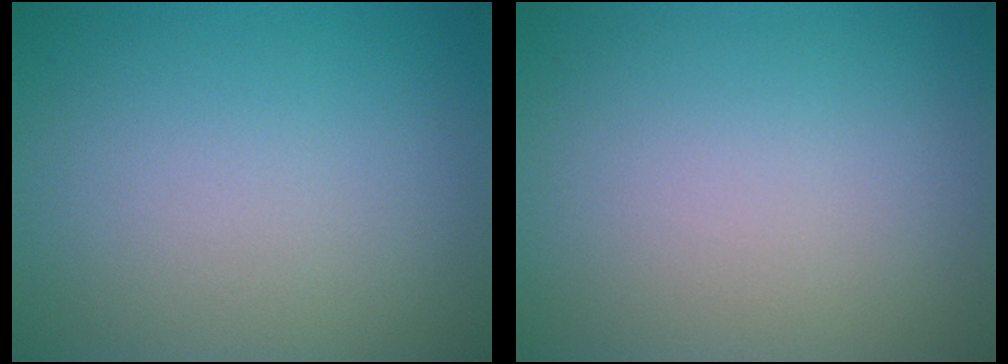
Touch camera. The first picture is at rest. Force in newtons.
{"total": 0.0}